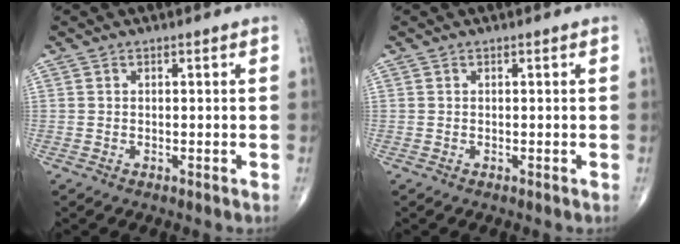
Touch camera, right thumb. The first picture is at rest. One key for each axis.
{"total": 0.0}